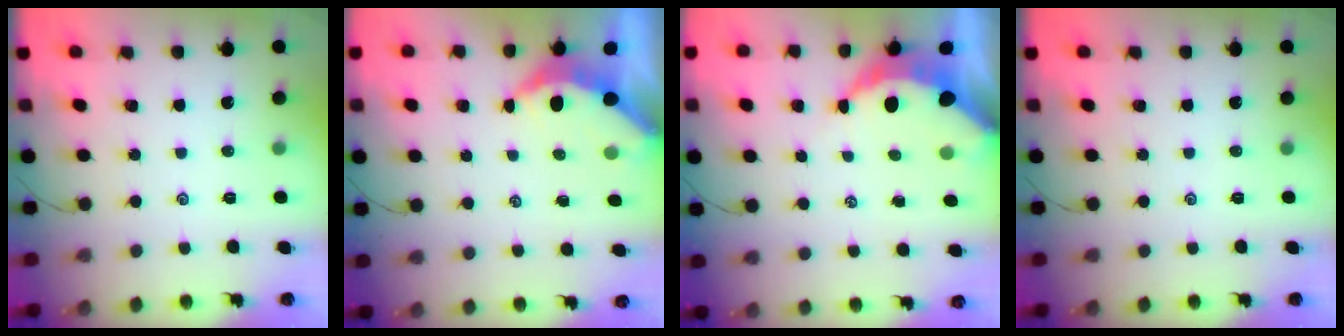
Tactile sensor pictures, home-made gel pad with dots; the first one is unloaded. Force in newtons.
{"total": 4.4, "press": 4.4, "slide": 0.5}
{"total": 7.6, "press": 7.6, "slide": 0.8}
{"total": 0.0}